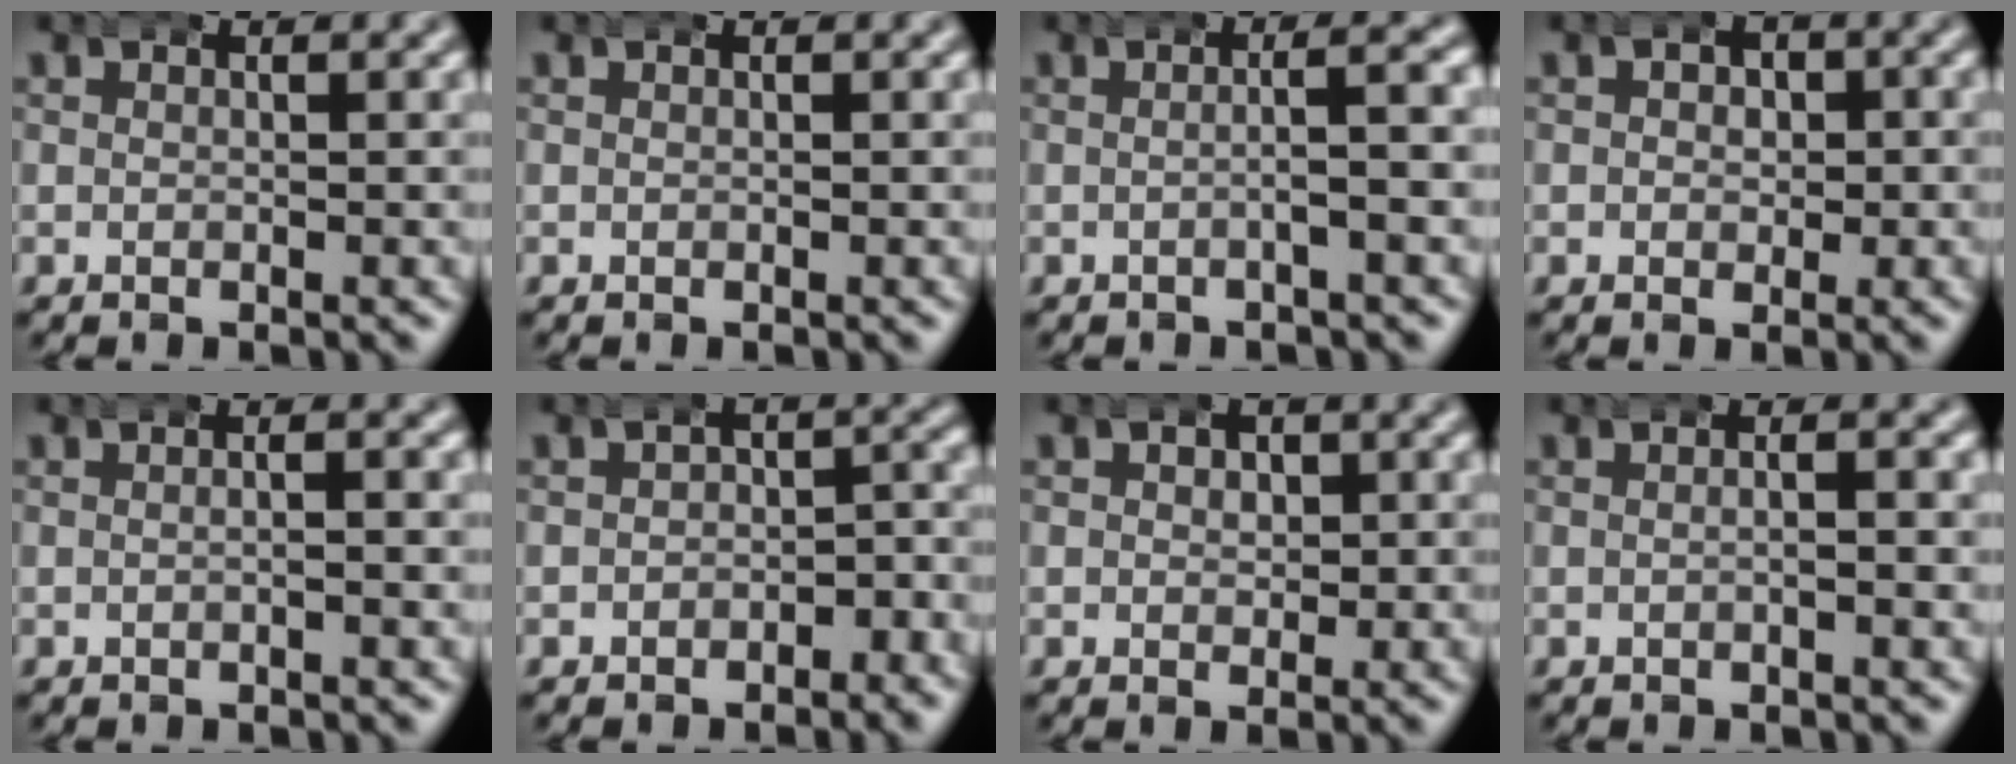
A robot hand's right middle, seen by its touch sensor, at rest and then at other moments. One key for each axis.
{"total": 0.0}
{"total": 2.4, "fx": 0.0, "fy": 0.1, "fz": 2.4, "tx": -0.026, "ty": 0.015, "tz": -0.010}
{"total": 1.8, "fx": 0.0, "fy": 1.6, "fz": 0.9, "tx": -0.002, "ty": 0.001, "tz": -0.006}
{"total": 1.0, "fx": -0.2, "fy": 0.2, "fz": 0.9, "tx": -0.004, "ty": 0.007, "tz": -0.010}
{"total": 2.8, "fx": -2.2, "fy": 1.6, "fz": 0.6, "tx": -0.001, "ty": -0.006, "tz": -0.036}
{"total": 1.5, "fx": 0.2, "fy": 1.3, "fz": 0.8, "tx": -0.002, "ty": -0.003, "tz": 0.000}
{"total": 1.3, "fx": -0.1, "fy": 0.3, "fz": 1.3, "tx": -0.010, "ty": 0.009, "tz": -0.010}